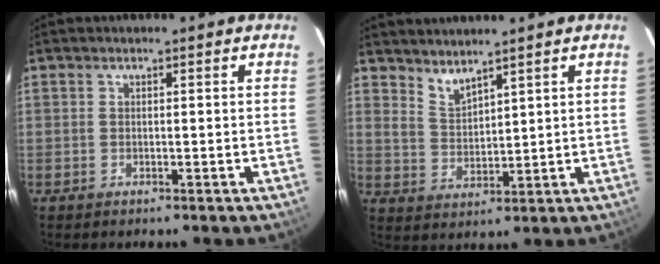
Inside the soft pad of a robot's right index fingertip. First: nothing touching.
{"total": 4.4, "force": [3.9, 1.1, 1.7], "torque": [-0.029, -0.005, 0.079]}